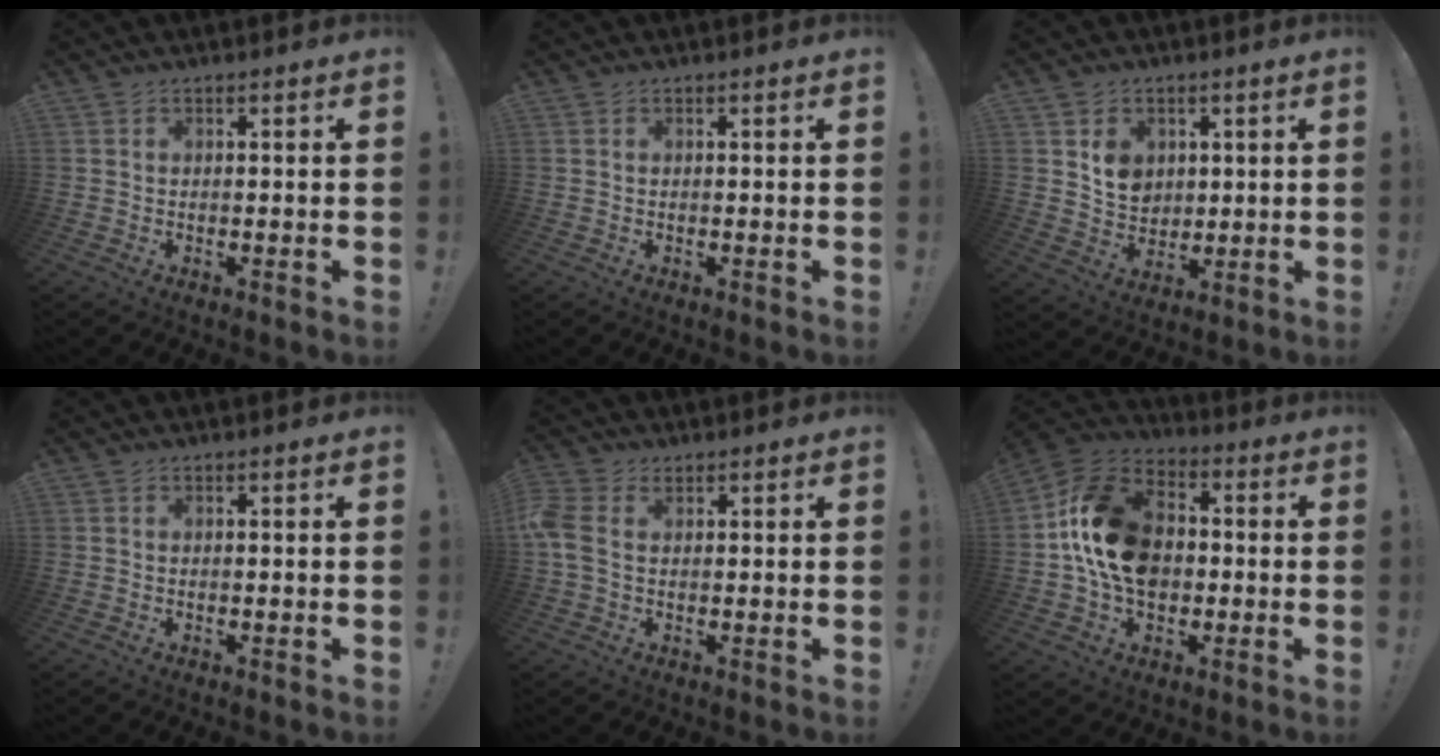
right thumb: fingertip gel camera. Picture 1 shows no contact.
{"total": 0.0}
{"total": 8.4, "force": [3.3, 7.3, 2.5], "torque": [-0.023, -0.025, 0.068]}
{"total": 0.0}
{"total": 5.1, "force": [1.0, 3.5, 3.5], "torque": [-0.087, -0.002, 0.020]}
{"total": 19.0, "force": [0.1, 14.5, 12.3], "torque": [-0.202, 0.021, 0.012]}